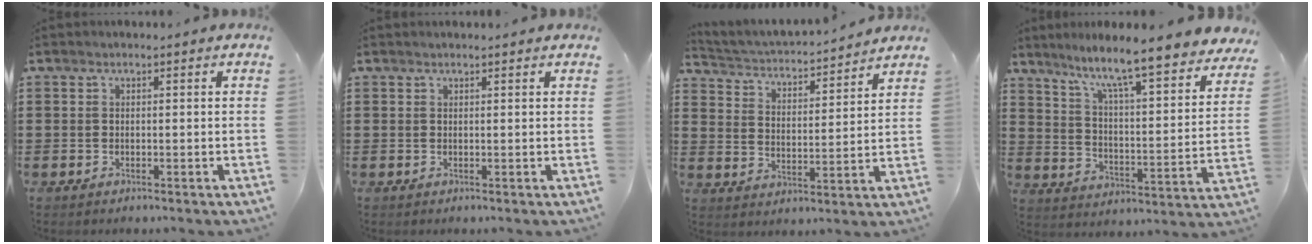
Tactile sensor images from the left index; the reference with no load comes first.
{"total": 0.6, "force": [0.6, 0.0, 0.2], "torque": [-0.005, -0.002, 0.012]}
{"total": 3.1, "force": [3.1, 0.3, 0.4], "torque": [-0.028, -0.030, 0.045]}
{"total": 7.9, "force": [6.7, -0.1, 4.0], "torque": [-0.092, -0.062, 0.102]}